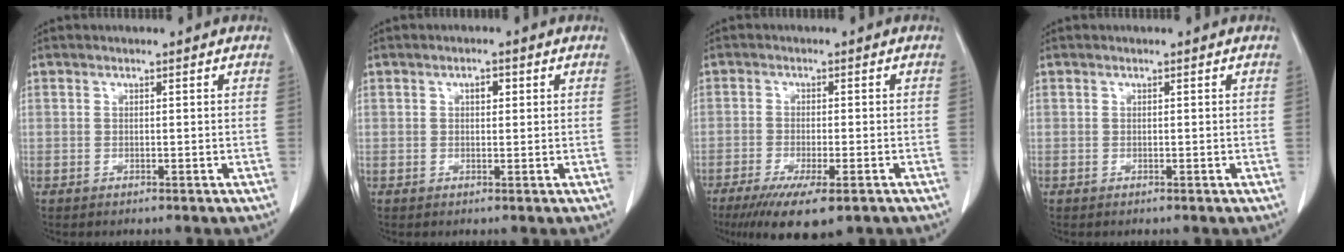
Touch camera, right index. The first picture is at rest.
{"total": 1.6, "force": [0.5, 0.8, 1.3], "torque": [-0.019, 0.003, 0.007]}
{"total": 10.0, "force": [-6.6, 2.0, 7.2], "torque": [-0.111, -0.023, -0.099]}
{"total": 0.0}